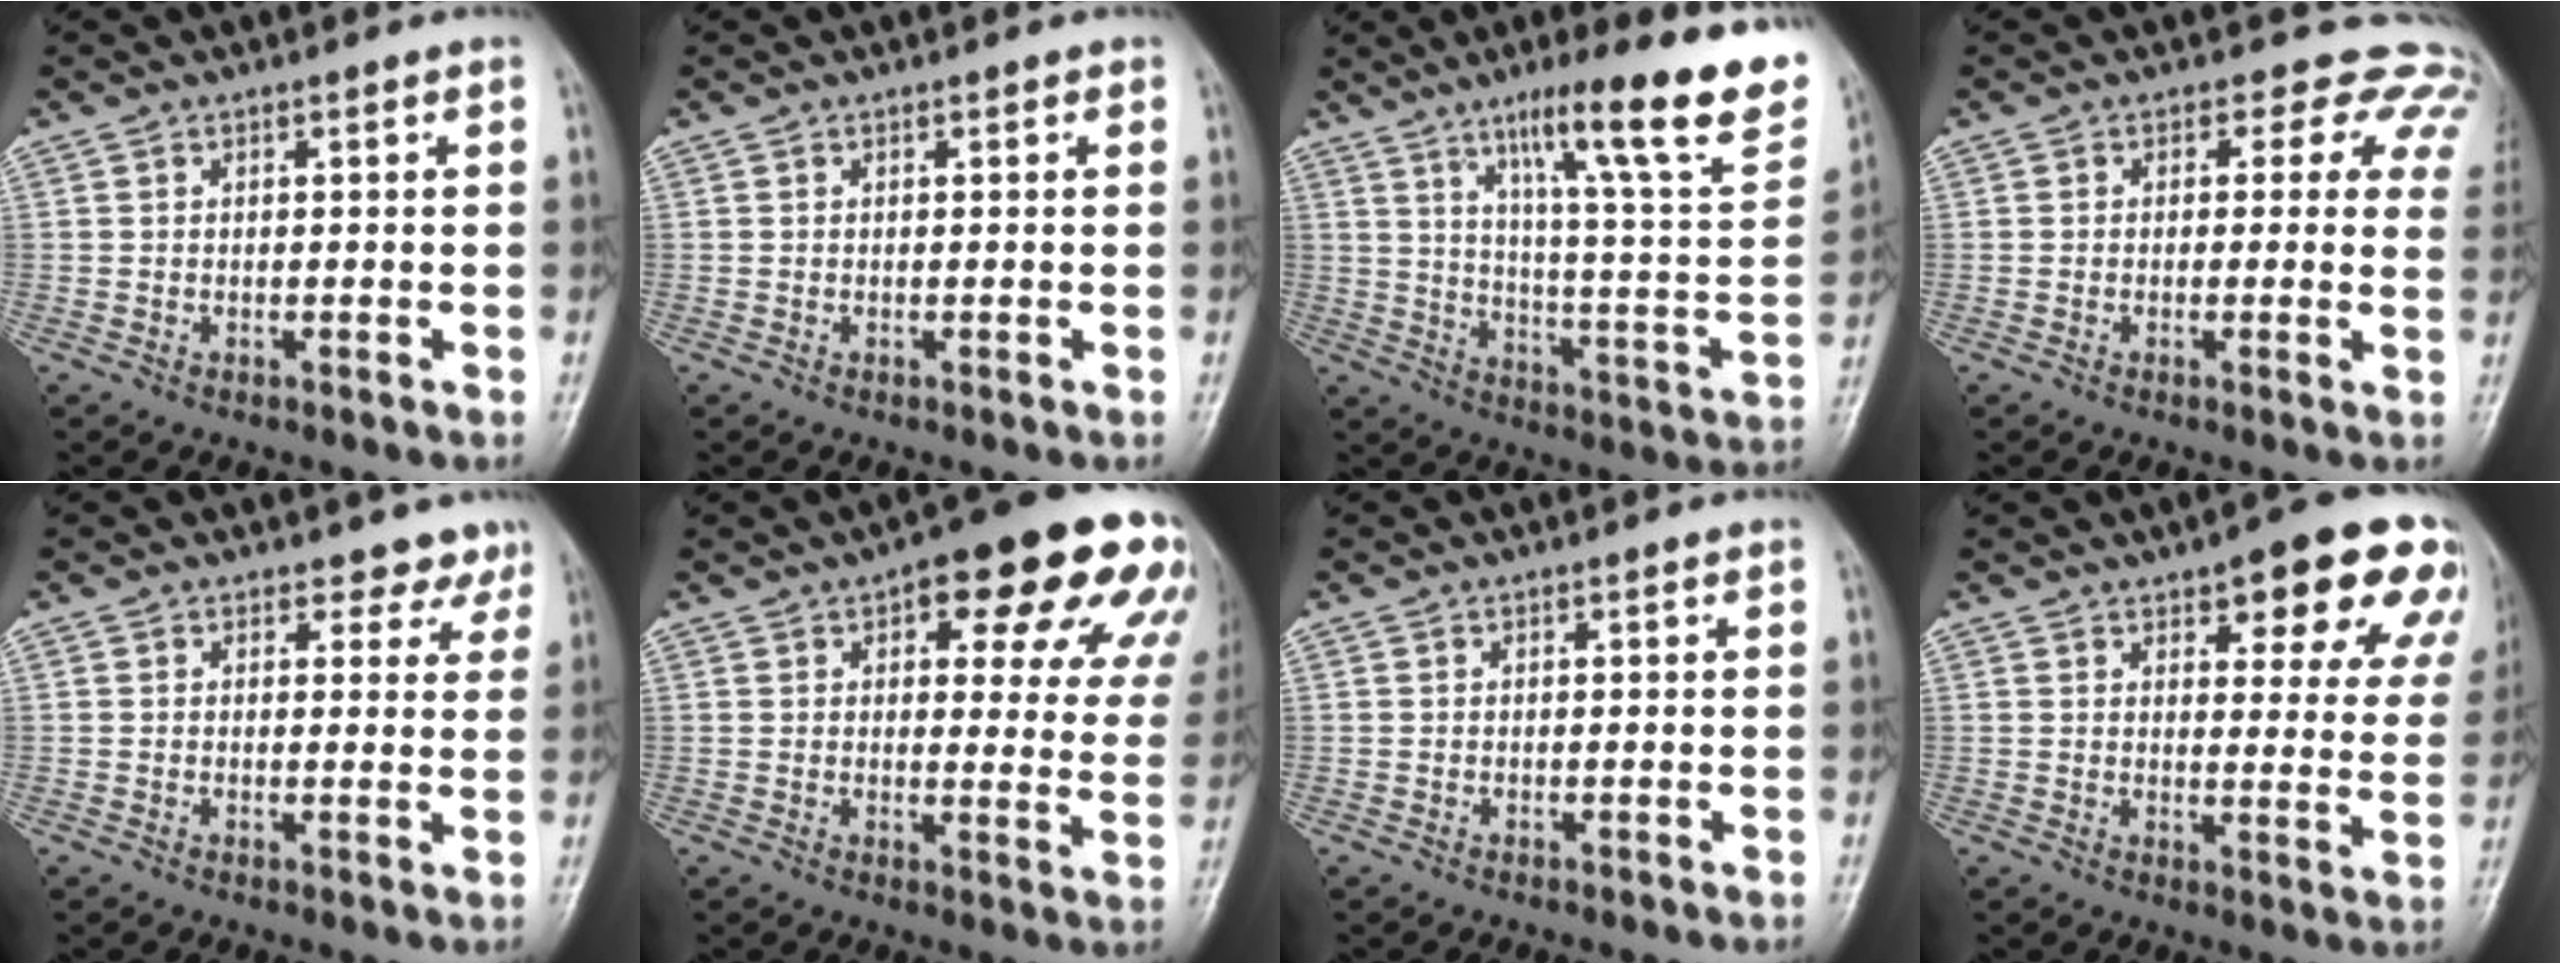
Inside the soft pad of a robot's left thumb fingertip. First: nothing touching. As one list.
[{"total": 0.0}, {"total": 24.1, "force": [14.5, 3.6, 18.9], "torque": [-0.250, -0.055, 0.218]}, {"total": 8.4, "force": [6.3, 5.2, 2.0], "torque": [0.031, -0.017, 0.037]}, {"total": 3.4, "force": [2.8, 2.0, 0.0], "torque": [0.027, -0.019, 0.017]}, {"total": 20.6, "force": [10.8, 7.8, 15.7], "torque": [-0.150, -0.018, 0.123]}, {"total": 0.0}, {"total": 16.3, "force": [9.6, 6.1, 11.6], "torque": [-0.098, -0.036, 0.110]}]